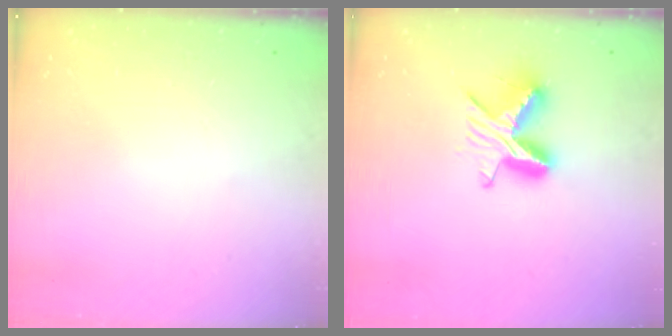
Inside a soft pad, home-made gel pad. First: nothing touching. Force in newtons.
{"total": 10.9, "press": 10.9, "slide": 0.1}